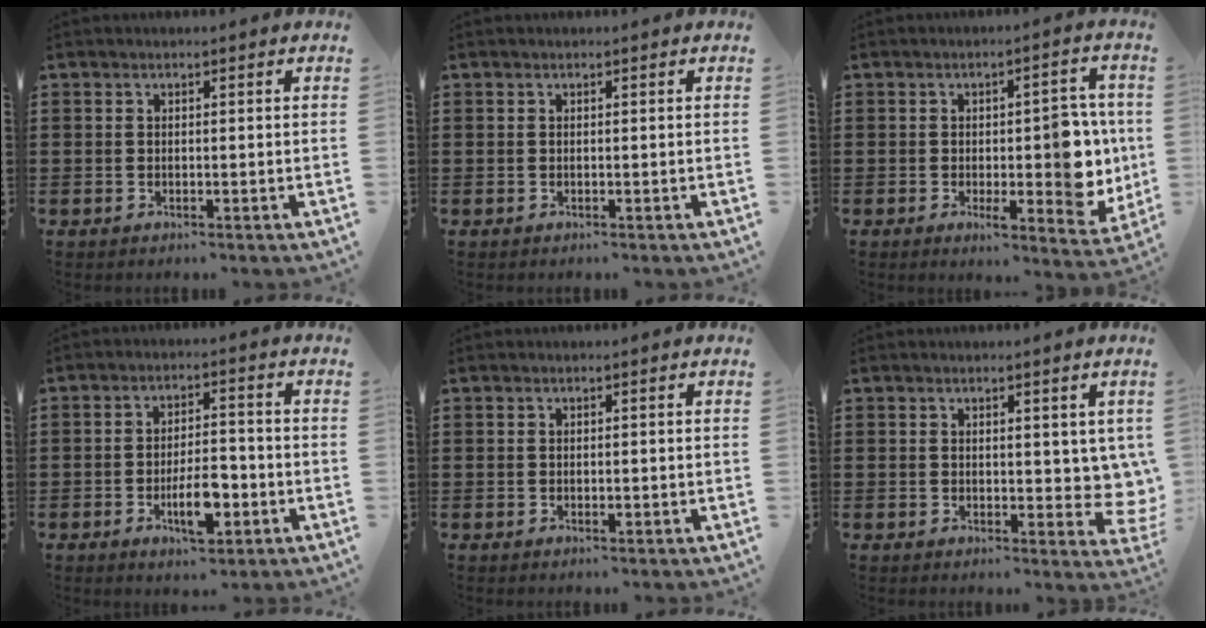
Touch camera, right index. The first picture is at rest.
{"total": 0.0}
{"total": 9.0, "force": [-0.4, 4.0, 8.1], "torque": [-0.099, -0.008, -0.006]}
{"total": 6.7, "force": [-2.6, 2.5, 5.7], "torque": [-0.104, 0.004, -0.047]}
{"total": 0.0}
{"total": 4.1, "force": [1.9, 2.4, 2.8], "torque": [-0.028, -0.009, 0.030]}